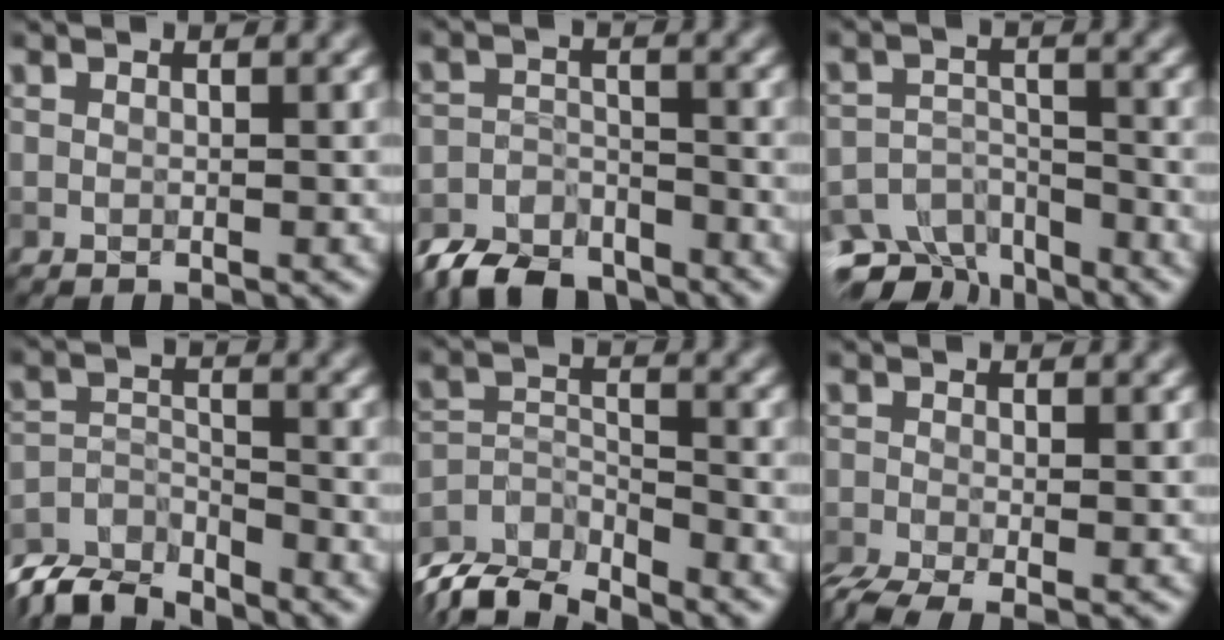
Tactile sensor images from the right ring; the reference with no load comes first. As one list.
[{"total": 6.0, "force": [-5.7, 1.8, 0.8], "torque": [-0.010, -0.006, -0.100]}, {"total": 6.8, "force": [-6.1, 2.9, 0.7], "torque": [0.001, -0.009, -0.088]}, {"total": 6.5, "force": [-6.4, 1.1, 0.8], "torque": [-0.013, -0.007, -0.117]}, {"total": 7.2, "force": [-6.9, 1.5, 1.6], "torque": [-0.038, -0.008, -0.119]}, {"total": 4.0, "force": [-2.8, 1.0, 2.6], "torque": [-0.045, -0.009, -0.043]}]